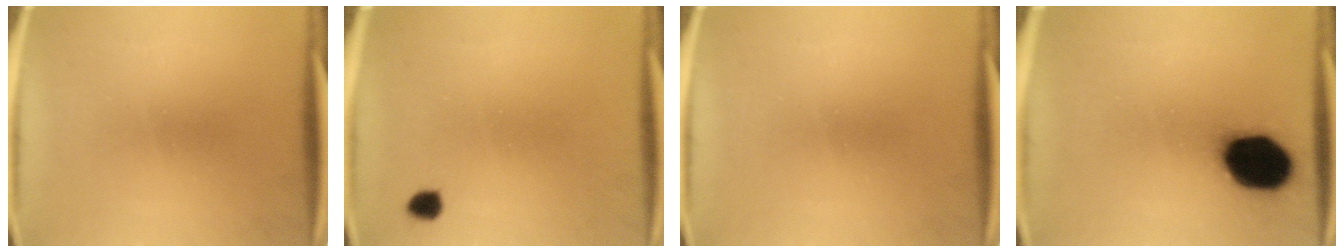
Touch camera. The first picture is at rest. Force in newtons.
{"total": 1.9}
{"total": 0.0}
{"total": 17.9}